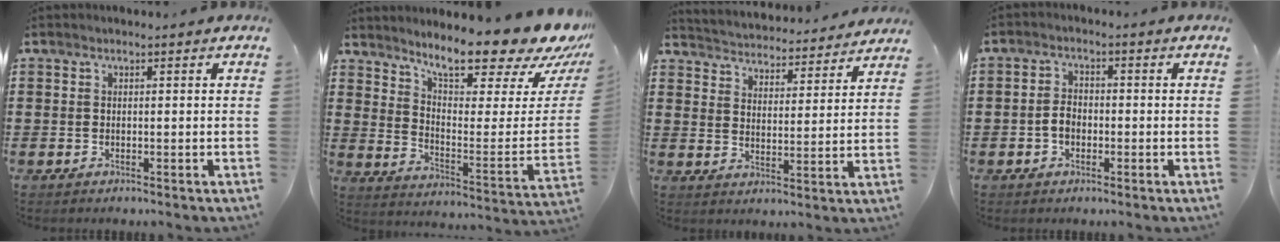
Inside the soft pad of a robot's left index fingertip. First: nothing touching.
{"total": 12.0, "force": [10.2, 2.1, 5.9], "torque": [-0.106, -0.085, 0.172]}
{"total": 3.6, "force": [3.6, -0.1, -0.5], "torque": [-0.016, -0.035, 0.056]}
{"total": 2.8, "force": [-0.9, 1.9, 1.9], "torque": [-0.046, 0.000, -0.021]}